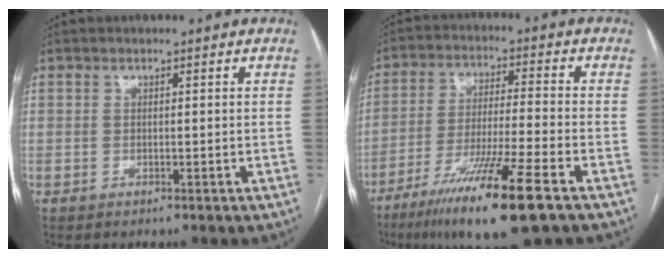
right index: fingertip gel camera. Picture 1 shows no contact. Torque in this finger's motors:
{"motor_torque": [0.97, -0.77, 0.85, 0.21]}